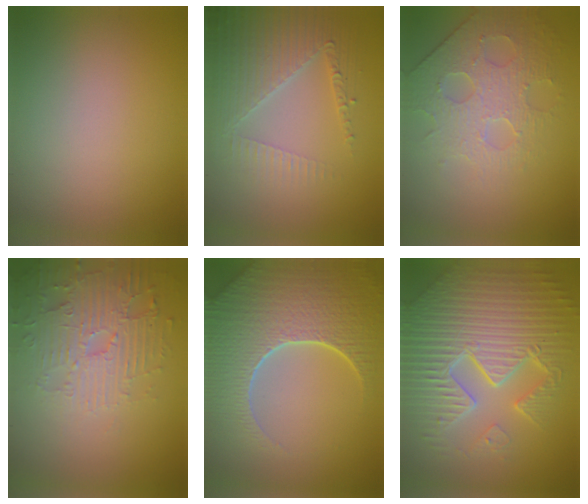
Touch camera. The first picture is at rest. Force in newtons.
{"total": 4.1, "press": 4.0, "slide": 0.6}
{"total": 3.9, "press": 3.8, "slide": 1.1}
{"total": 4.8, "press": 4.1, "slide": 2.6}
{"total": 9.4, "press": 6.7, "slide": 6.6}
{"total": 10.7, "press": 6.9, "slide": 8.1}